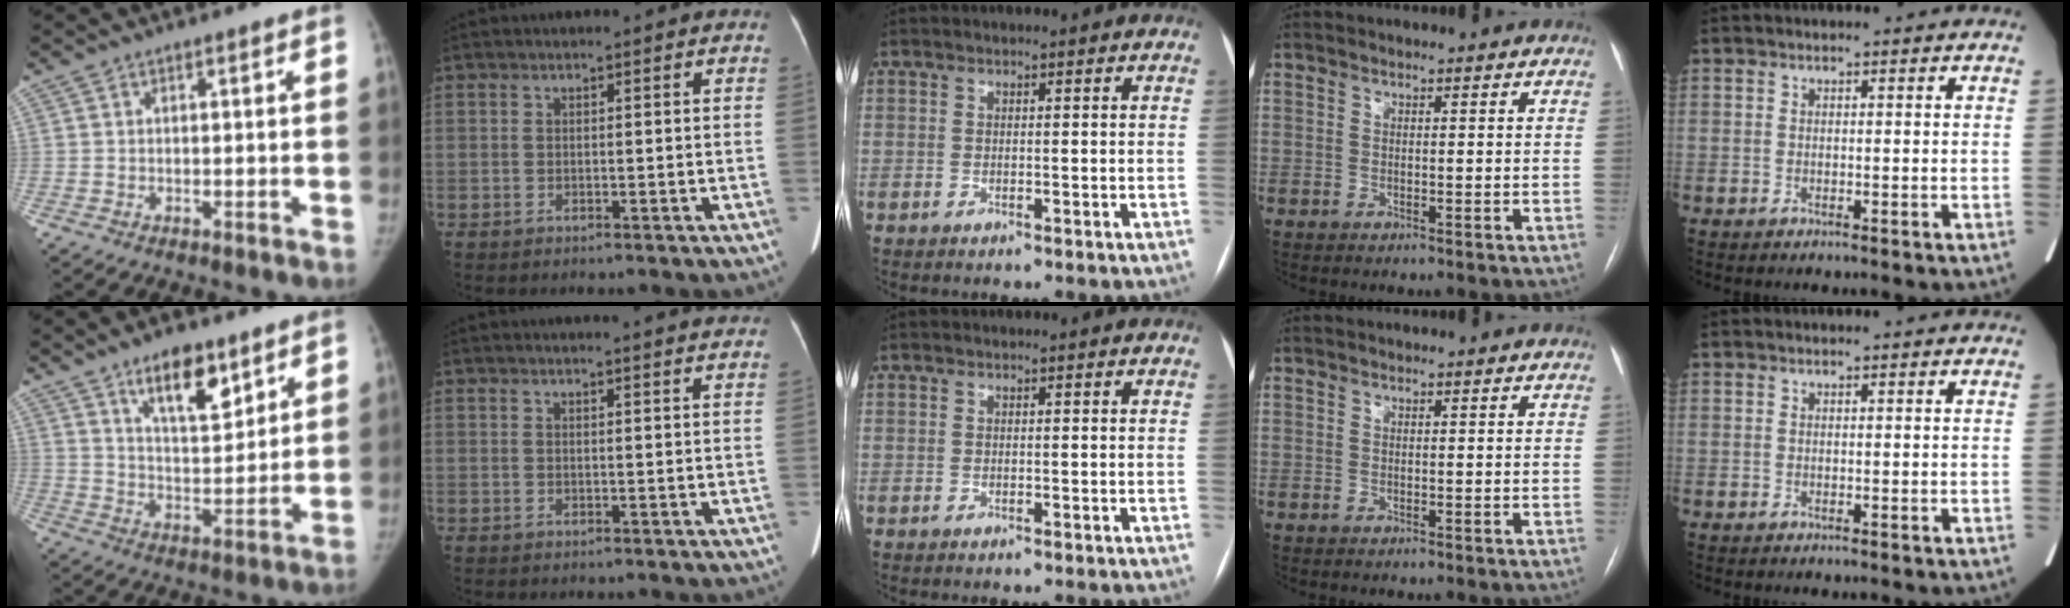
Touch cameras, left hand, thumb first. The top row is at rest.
{"thumb": {"total": 11.1, "force": [7.0, 4.6, 7.3], "torque": [-0.096, -0.048, 0.123]}, "index": {"total": 10.9, "force": [10.5, 0.3, 3.1], "torque": [-0.032, 0.002, 0.105]}}